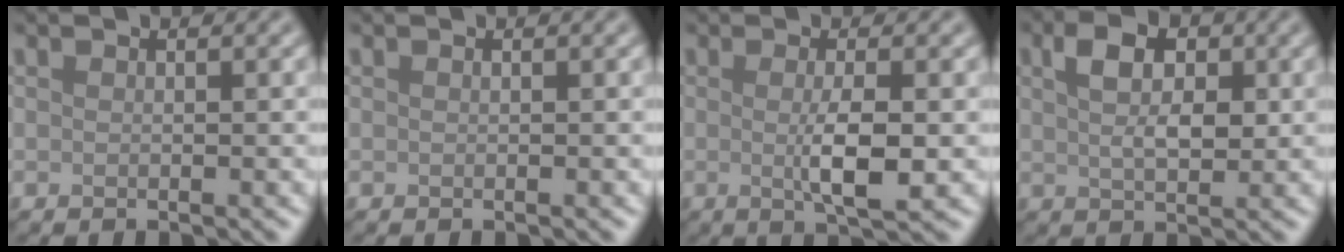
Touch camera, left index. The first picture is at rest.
{"total": 0.0}
{"total": 3.6, "force": [-0.2, 0.7, 3.6], "torque": [-0.063, -0.005, -0.001]}
{"total": 4.5, "force": [1.3, 2.5, 3.5], "torque": [-0.061, 0.005, 0.021]}